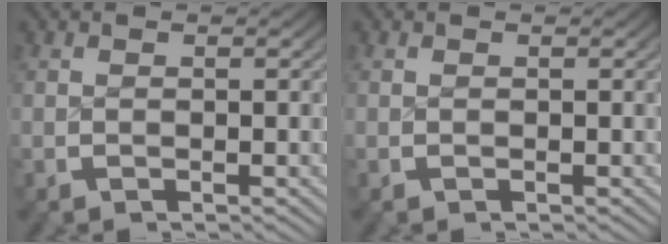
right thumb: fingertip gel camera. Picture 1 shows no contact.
{"total": 0.0}